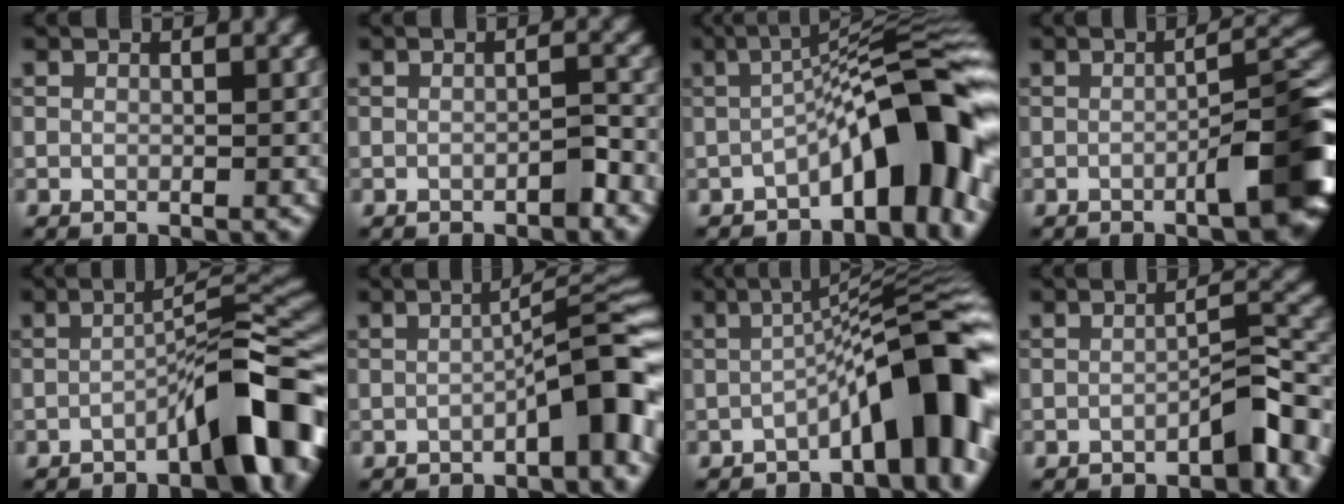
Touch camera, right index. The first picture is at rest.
{"total": 1.4, "force": [-1.0, 0.2, 1.0], "torque": [-0.013, 0.005, -0.016]}
{"total": 10.6, "force": [-3.9, 2.8, 9.4], "torque": [-0.117, 0.026, -0.071]}
{"total": 7.3, "force": [-2.8, 1.5, 6.6], "torque": [-0.080, 0.018, -0.042]}
{"total": 8.9, "force": [-4.2, 1.9, 7.6], "torque": [-0.097, 0.025, -0.071]}
{"total": 6.3, "force": [-2.4, 1.2, 5.7], "torque": [-0.075, 0.025, -0.041]}
{"total": 10.3, "force": [-3.9, 2.5, 9.2], "torque": [-0.110, 0.025, -0.065]}
{"total": 3.5, "force": [-2.2, 0.7, 2.6], "torque": [-0.036, 0.019, -0.036]}